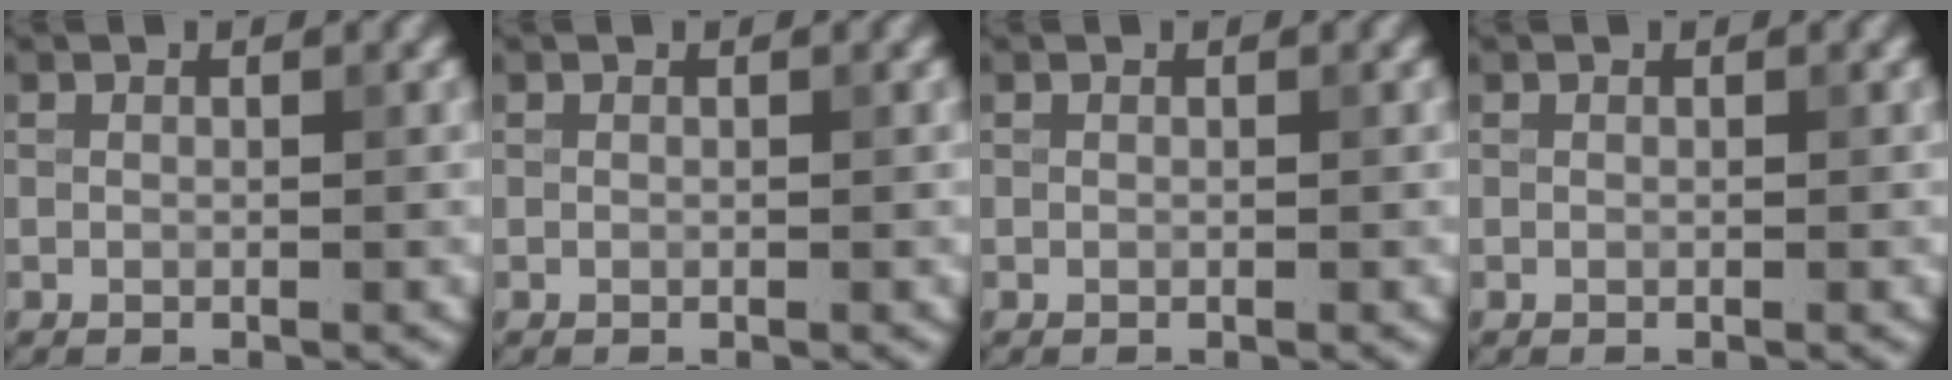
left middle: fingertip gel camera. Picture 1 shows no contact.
{"total": 0.0}
{"total": 0.0}
{"total": 0.0}